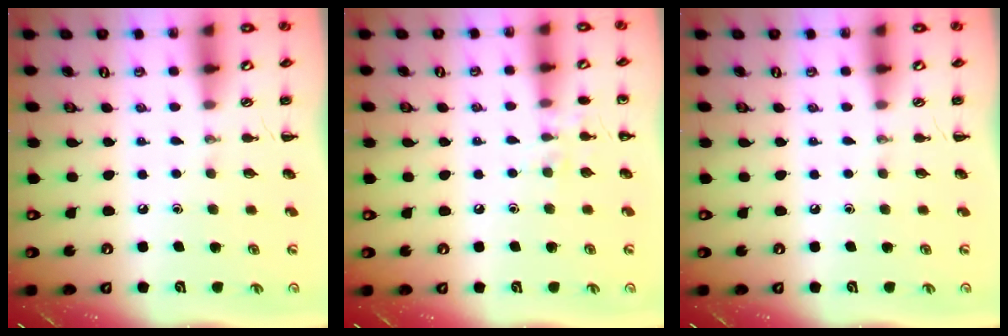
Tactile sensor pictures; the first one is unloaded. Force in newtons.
{"total": 6.4, "press": 6.1, "slide": 1.8}
{"total": 0.0}